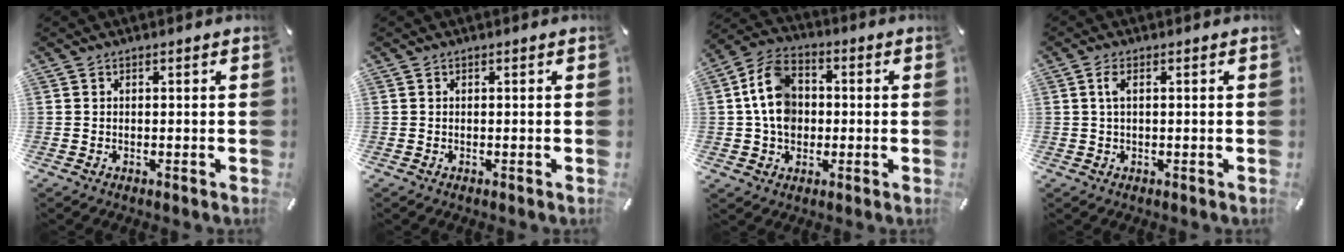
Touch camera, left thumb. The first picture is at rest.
{"total": 0.0}
{"total": 11.1, "force": [0.2, 9.1, 6.3], "torque": [-0.142, 0.022, 0.007]}
{"total": 2.3, "force": [0.5, 0.8, 2.0], "torque": [-0.042, 0.005, 0.007]}